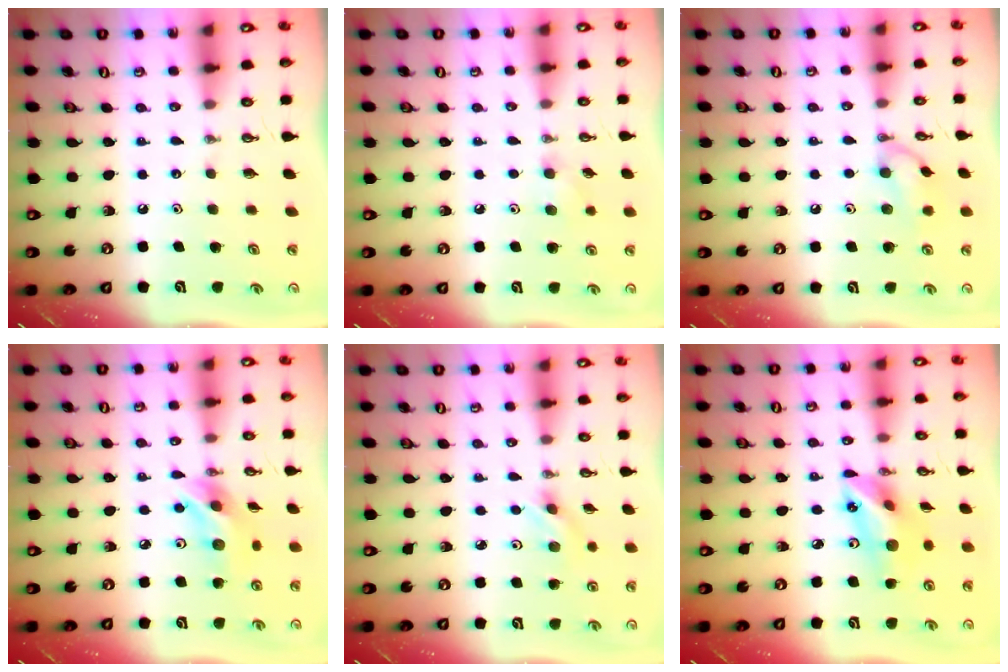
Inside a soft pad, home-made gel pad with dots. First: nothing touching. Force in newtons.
{"total": 6.4, "press": 6.2, "slide": 1.4}
{"total": 9.6, "press": 9.6, "slide": 0.1}
{"total": 11.9, "press": 11.9, "slide": 0.8}
{"total": 4.1, "press": 3.9, "slide": 1.3}
{"total": 15.5, "press": 15.1, "slide": 3.3}